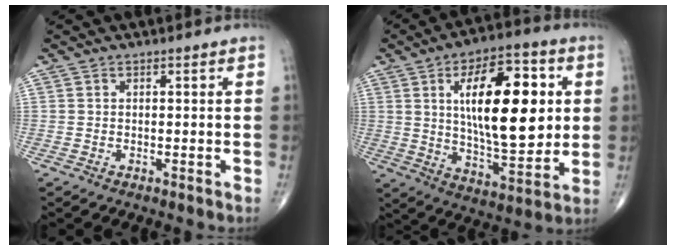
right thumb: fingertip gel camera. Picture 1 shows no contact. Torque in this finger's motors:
{"motor_torque": [-1.32, 2.90, 2.20, 0.57, 0.62]}